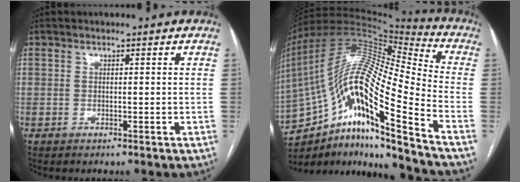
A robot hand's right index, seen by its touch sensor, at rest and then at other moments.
{"total": 22.2, "force": [-13.1, 1.8, 17.8], "torque": [-0.353, 0.018, -0.236]}